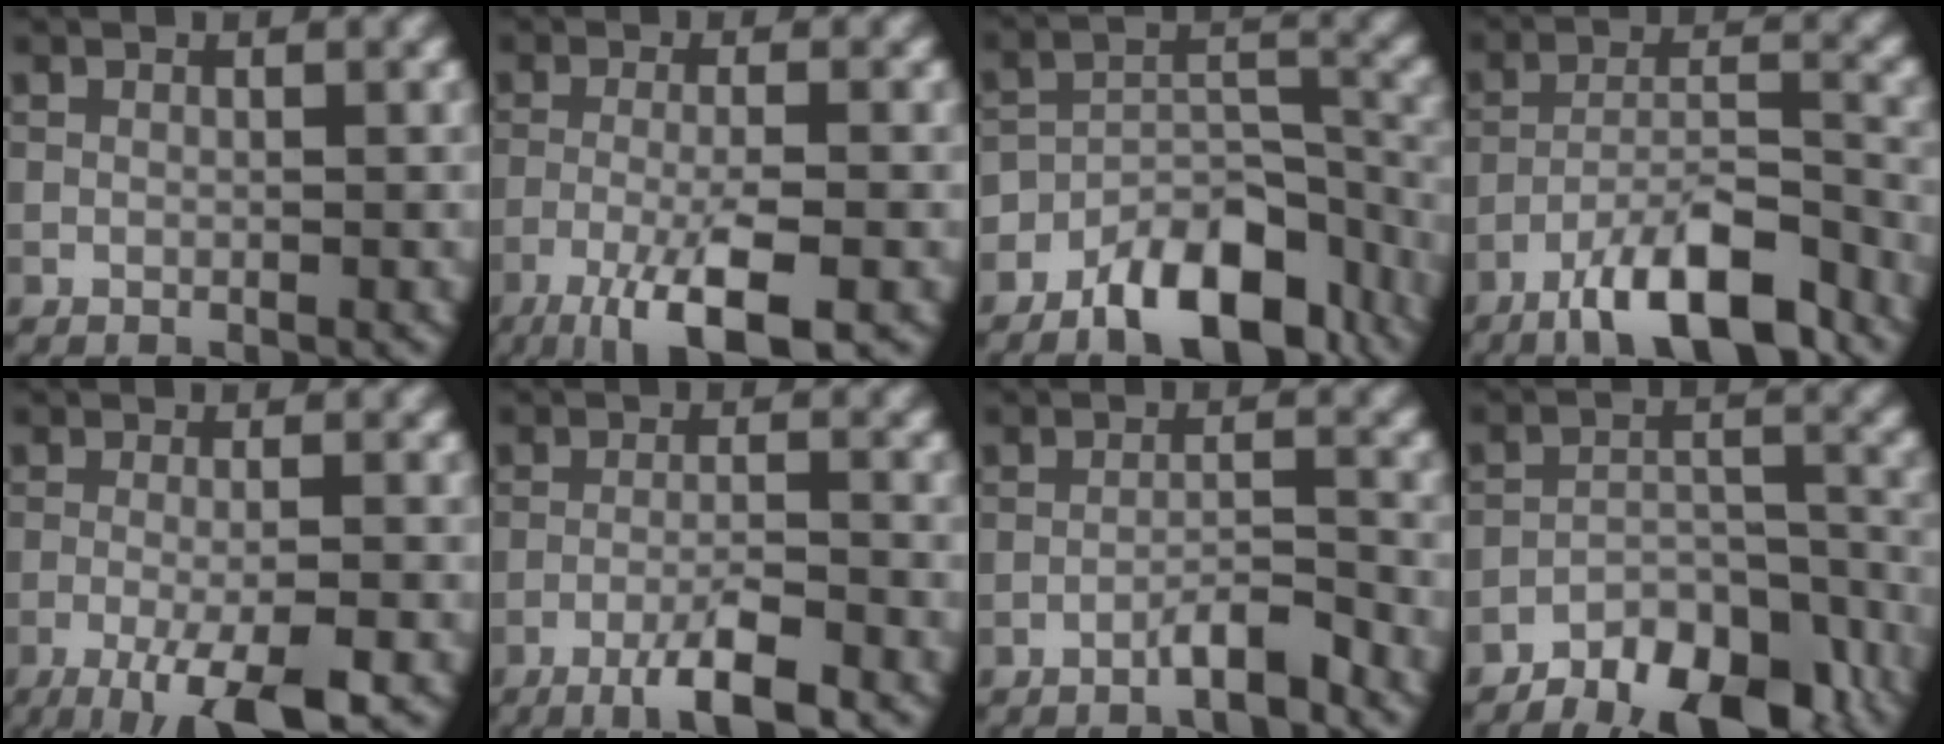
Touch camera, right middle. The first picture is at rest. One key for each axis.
{"total": 7.2, "fx": -4.0, "fy": 1.6, "fz": 5.8, "tx": -0.093, "ty": -0.001, "tz": -0.075}
{"total": 9.6, "fx": -6.4, "fy": 4.6, "fz": 5.5, "tx": -0.072, "ty": -0.002, "tz": -0.109}
{"total": 9.1, "fx": -6.5, "fy": 2.4, "fz": 5.9, "tx": -0.091, "ty": 0.007, "tz": -0.115}
{"total": 6.6, "fx": -3.6, "fy": 1.4, "fz": 5.3, "tx": -0.084, "ty": -0.002, "tz": -0.064}
{"total": 4.9, "fx": -3.1, "fy": 0.7, "fz": 3.7, "tx": -0.066, "ty": 0.004, "tz": -0.057}
{"total": 2.9, "fx": -2.2, "fy": 0.3, "fz": 1.9, "tx": -0.028, "ty": 0.011, "tz": -0.041}
{"total": 9.2, "fx": -7.3, "fy": 3.7, "fz": 4.3, "tx": -0.050, "ty": -0.001, "tz": -0.114}